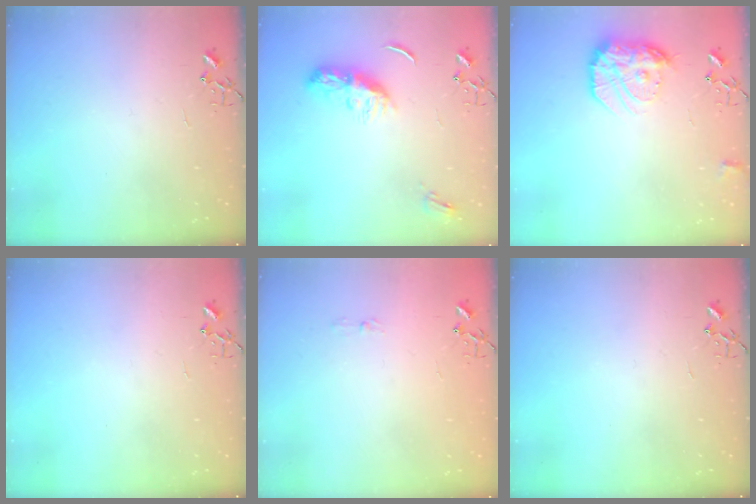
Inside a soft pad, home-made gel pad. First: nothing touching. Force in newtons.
{"total": 9.6, "press": 9.6, "slide": 0.0}
{"total": 16.4, "press": 16.3, "slide": 1.3}
{"total": 0.0}
{"total": 2.9, "press": 2.9, "slide": 0.5}
{"total": 0.0}